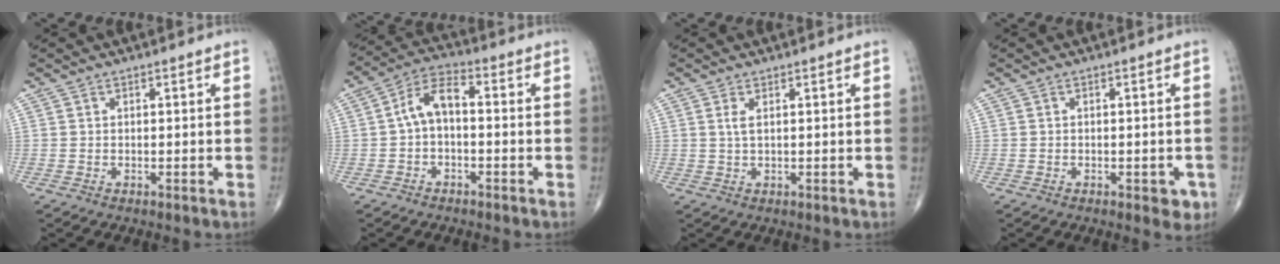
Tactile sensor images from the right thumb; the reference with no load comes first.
{"total": 6.8, "force": [-0.4, 3.7, 5.7], "torque": [-0.101, 0.031, -0.021]}
{"total": 1.8, "force": [0.6, 0.6, 1.6], "torque": [-0.040, 0.001, 0.016]}
{"total": 3.0, "force": [-1.3, 1.5, 2.3], "torque": [-0.013, 0.003, -0.013]}